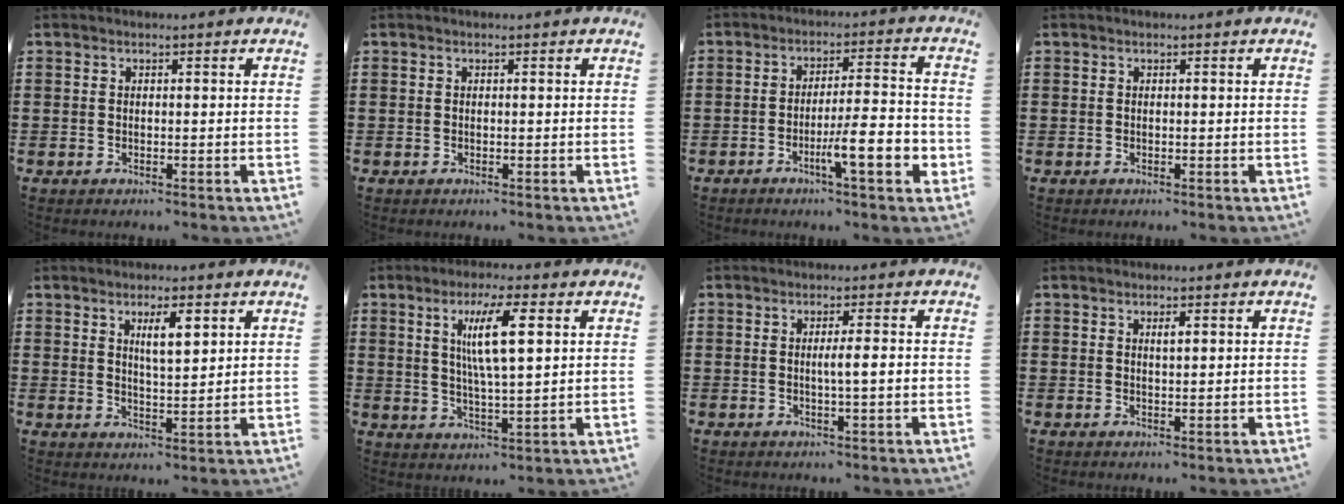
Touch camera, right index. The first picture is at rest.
{"total": 0.0}
{"total": 9.6, "force": [-3.5, 1.7, 8.7], "torque": [-0.138, -0.004, -0.061]}
{"total": 0.0}
{"total": 4.7, "force": [2.1, 1.2, 4.0], "torque": [-0.068, 0.001, 0.030]}
{"total": 8.6, "force": [2.8, 1.6, 8.0], "torque": [-0.162, 0.008, 0.043]}
{"total": 2.9, "force": [-0.1, 0.1, 2.9], "torque": [-0.052, -0.006, -0.004]}
{"total": 1.3, "force": [0.4, 0.4, 1.1], "torque": [-0.023, 0.004, 0.006]}